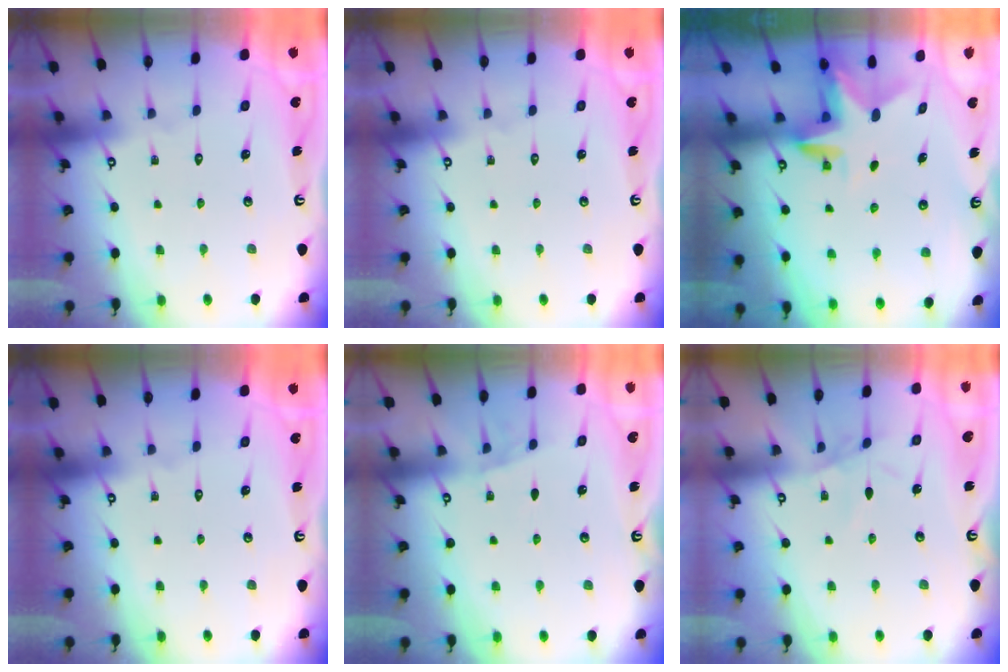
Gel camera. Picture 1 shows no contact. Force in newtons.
{"total": 0.0}
{"total": 3.2, "press": 3.2, "slide": 0.4}
{"total": 0.0}
{"total": 5.1, "press": 4.3, "slide": 2.7}
{"total": 3.6, "press": 3.5, "slide": 0.4}